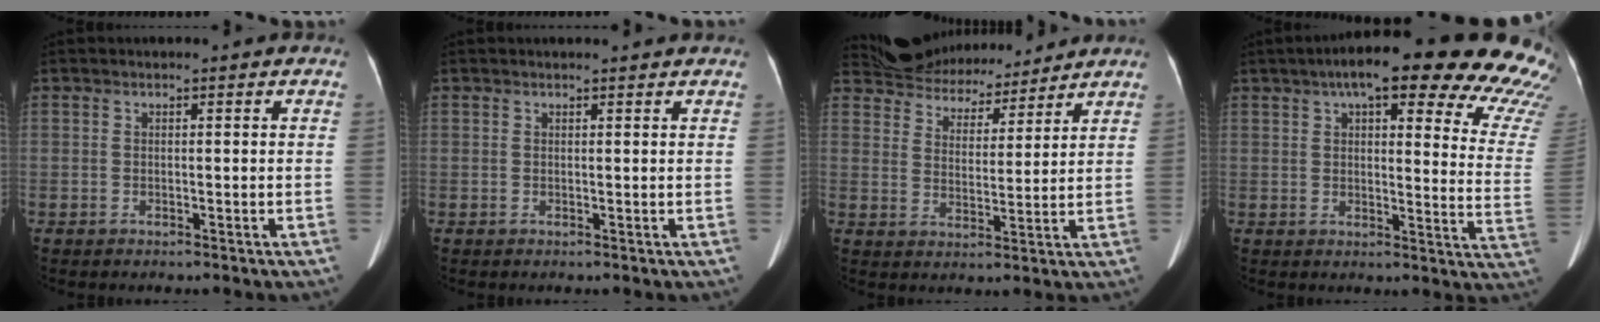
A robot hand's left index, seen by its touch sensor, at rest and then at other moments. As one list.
[{"total": 1.6, "force": [1.6, 0.0, 0.4], "torque": [-0.006, 0.006, 0.018]}, {"total": 13.2, "force": [12.3, 4.6, 1.7], "torque": [-0.026, 0.013, 0.189]}, {"total": 26.7, "force": [21.0, 5.1, 15.7], "torque": [-0.167, -0.032, 0.229]}]